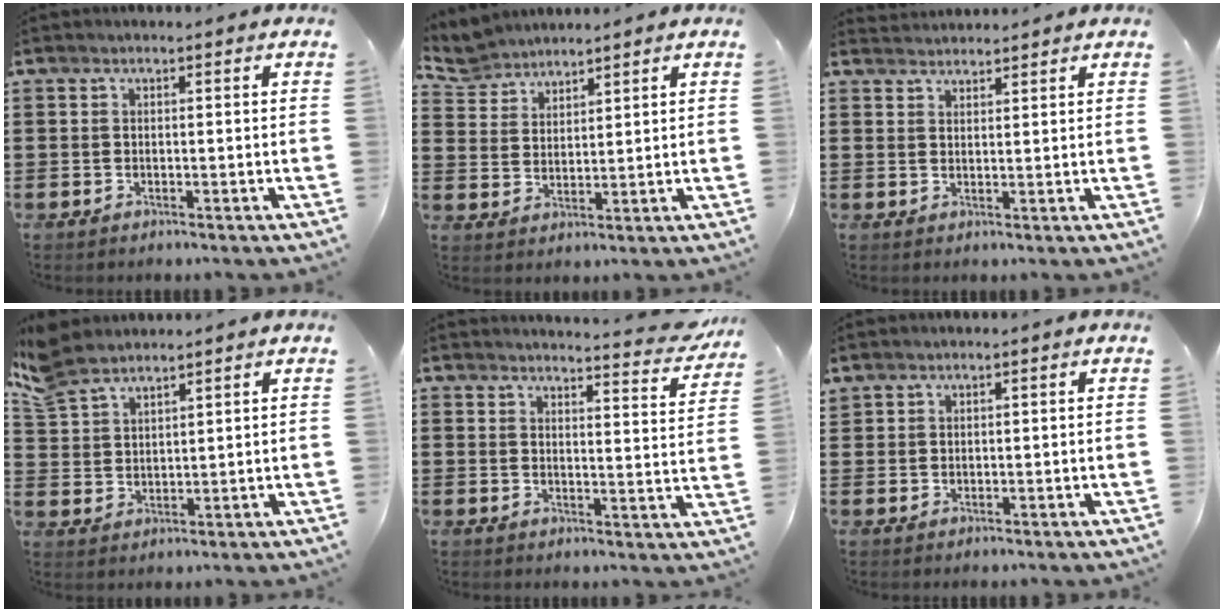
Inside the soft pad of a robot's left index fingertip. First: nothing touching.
{"total": 4.5, "force": [4.3, 1.2, -0.1], "torque": [-0.019, -0.012, 0.081]}
{"total": 2.0, "force": [1.9, 0.1, -0.3], "torque": [0.001, -0.001, 0.039]}
{"total": 5.8, "force": [5.0, 2.3, 2.0], "torque": [-0.060, -0.004, 0.095]}
{"total": 4.4, "force": [4.2, -0.3, 1.4], "torque": [-0.027, -0.033, 0.069]}
{"total": 1.4, "force": [1.3, 0.6, 0.1], "torque": [-0.005, 0.000, 0.027]}